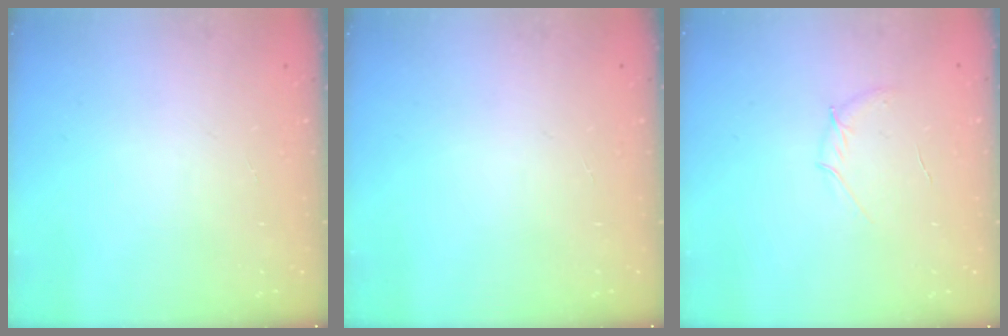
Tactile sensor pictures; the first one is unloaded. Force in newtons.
{"total": 0.0}
{"total": 5.3, "press": 5.2, "slide": 1.4}